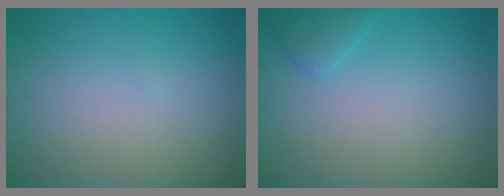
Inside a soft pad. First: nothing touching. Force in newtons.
{"total": 1.4, "press": 1.4, "slide": 0.1}